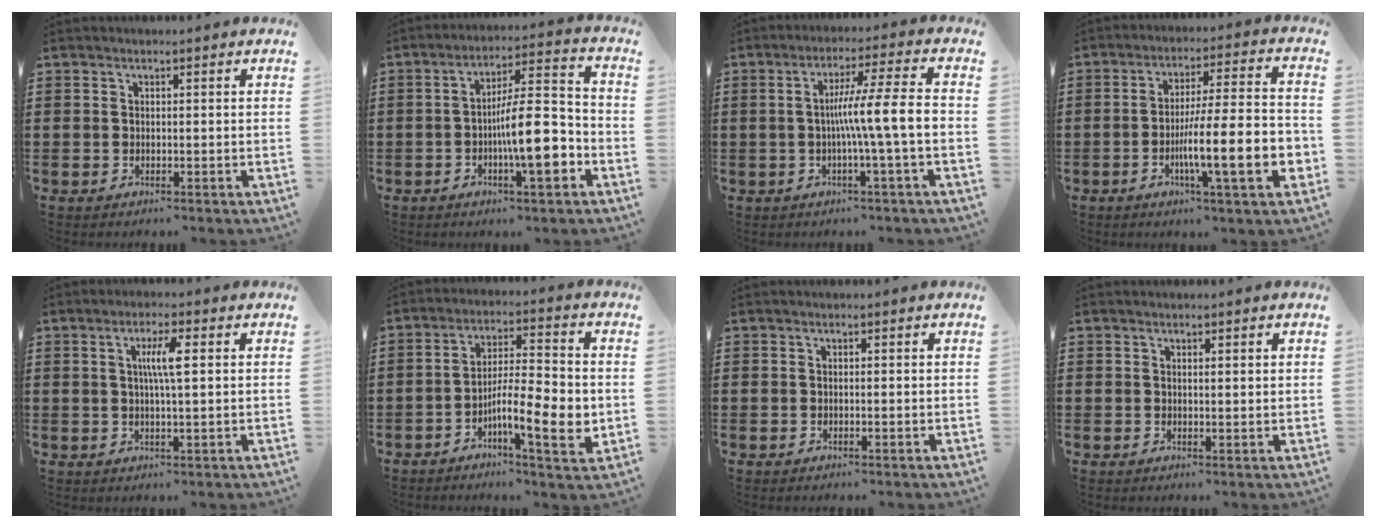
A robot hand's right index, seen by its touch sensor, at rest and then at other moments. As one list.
[{"total": 11.3, "force": [-3.2, 2.7, 10.5], "torque": [-0.170, -0.002, -0.061]}, {"total": 8.2, "force": [-1.3, -0.6, 8.1], "torque": [-0.142, -0.004, -0.030]}, {"total": 13.8, "force": [-4.3, 2.2, 12.9], "torque": [-0.217, -0.012, -0.080]}, {"total": 4.3, "force": [0.8, 0.4, 4.2], "torque": [-0.083, 0.002, 0.009]}, {"total": 10.4, "force": [-3.0, 2.3, 9.6], "torque": [-0.168, 0.000, -0.052]}, {"total": 0.0}, {"total": 0.7, "force": [0.5, 0.1, 0.5], "torque": [-0.011, 0.000, 0.010]}]